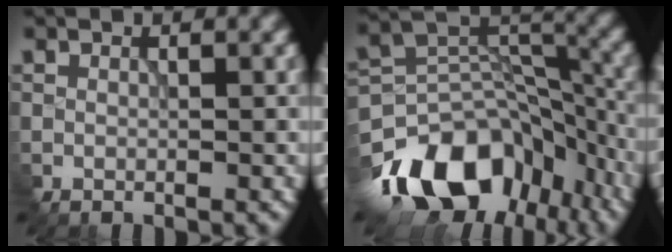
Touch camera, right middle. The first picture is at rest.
{"total": 14.3, "force": [-8.3, 9.0, 7.4], "torque": [-0.151, 0.000, -0.136]}